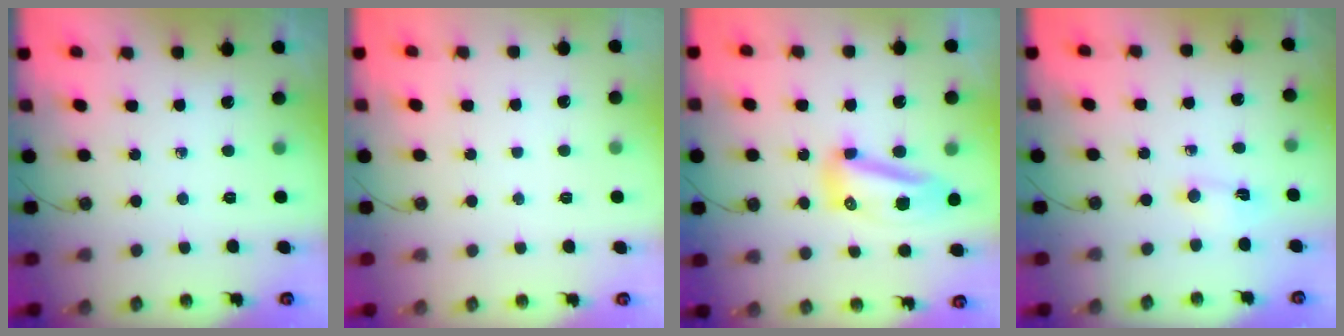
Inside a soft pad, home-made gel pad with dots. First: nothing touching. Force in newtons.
{"total": 1.2, "press": 1.2, "slide": 0.0}
{"total": 10.4, "press": 10.3, "slide": 1.1}
{"total": 2.6, "press": 1.5, "slide": 2.2}